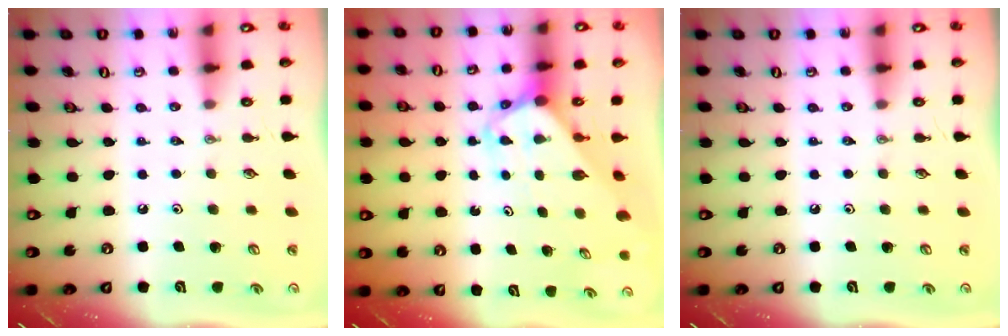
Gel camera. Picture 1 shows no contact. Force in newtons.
{"total": 2.7, "press": 2.7, "slide": 0.1}
{"total": 0.0}